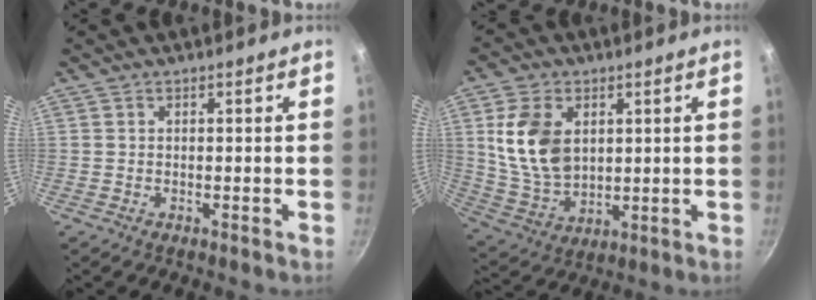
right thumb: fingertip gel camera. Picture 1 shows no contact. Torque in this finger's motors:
{"motor_torque": [-0.55, 0.96, 0.94, 0.09, 0.06]}